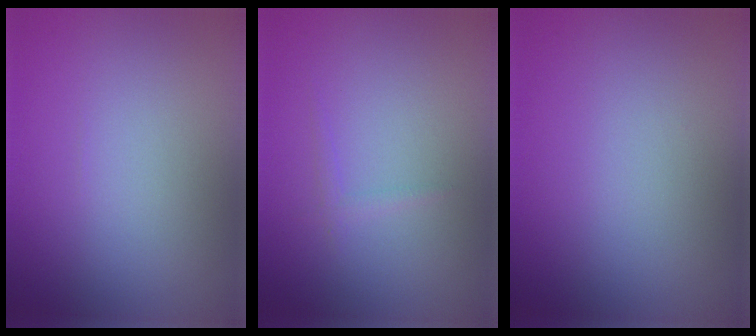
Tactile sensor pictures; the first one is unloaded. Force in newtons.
{"total": 0.8, "press": 0.8, "slide": 0.1}
{"total": 0.0}